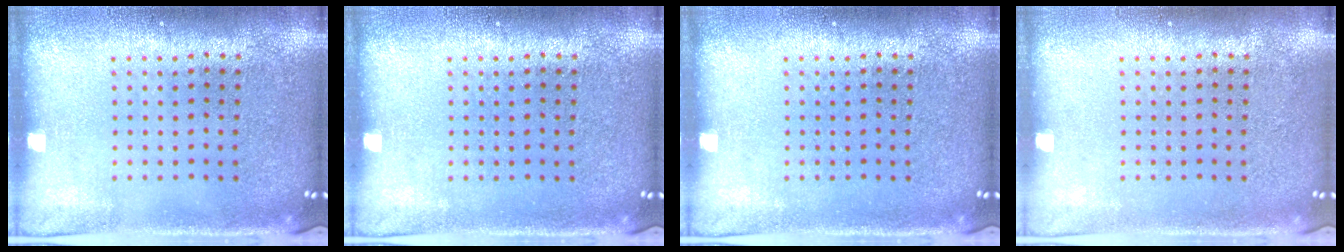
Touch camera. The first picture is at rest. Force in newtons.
{"total": 0.0}
{"total": 0.0}
{"total": 0.0}